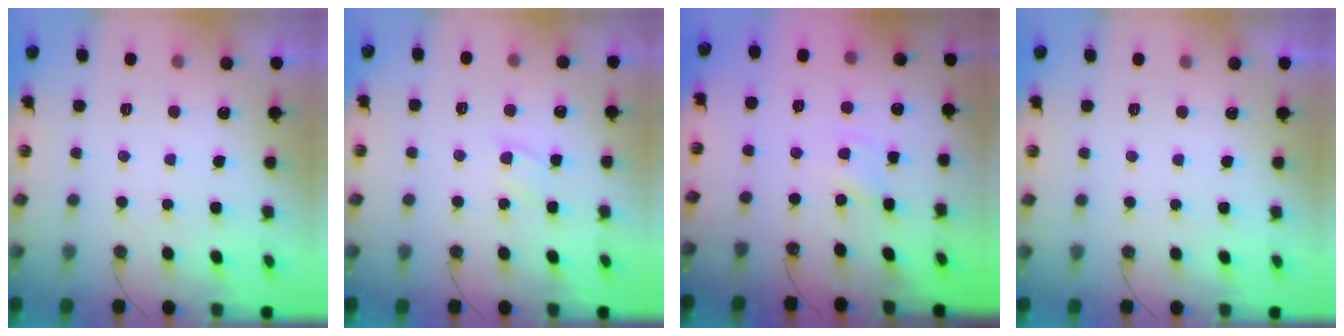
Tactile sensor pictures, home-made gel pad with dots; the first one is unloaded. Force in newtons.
{"total": 3.9, "press": 3.9, "slide": 0.5}
{"total": 1.1, "press": 1.1, "slide": 0.2}
{"total": 0.0}